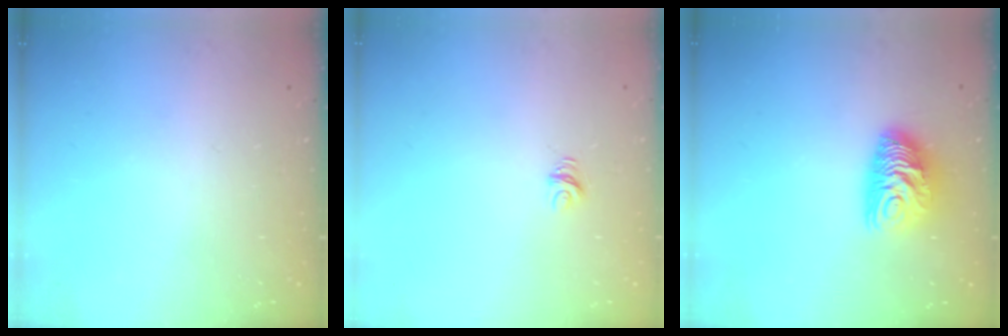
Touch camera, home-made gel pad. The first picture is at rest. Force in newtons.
{"total": 4.6, "press": 4.6, "slide": 0.3}
{"total": 10.2, "press": 10.2, "slide": 0.3}